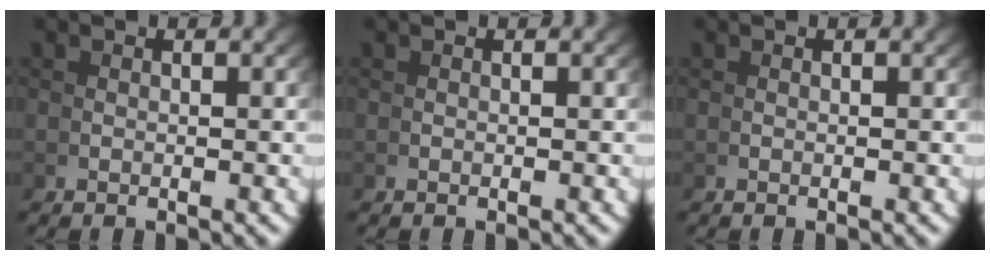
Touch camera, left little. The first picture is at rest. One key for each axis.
{"total": 0.0}
{"total": 0.0}